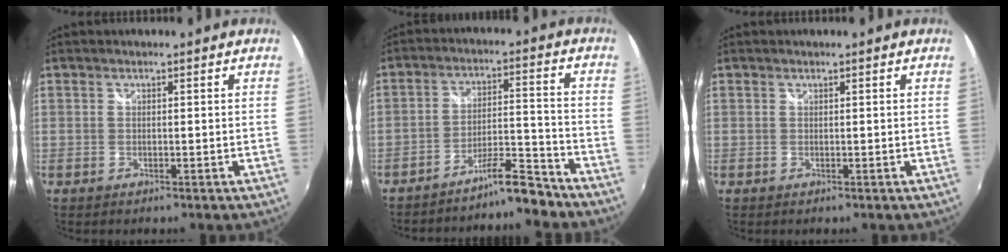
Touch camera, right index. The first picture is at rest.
{"total": 7.8, "force": [-7.2, 0.7, 2.9], "torque": [-0.053, 0.023, -0.118]}
{"total": 0.0}